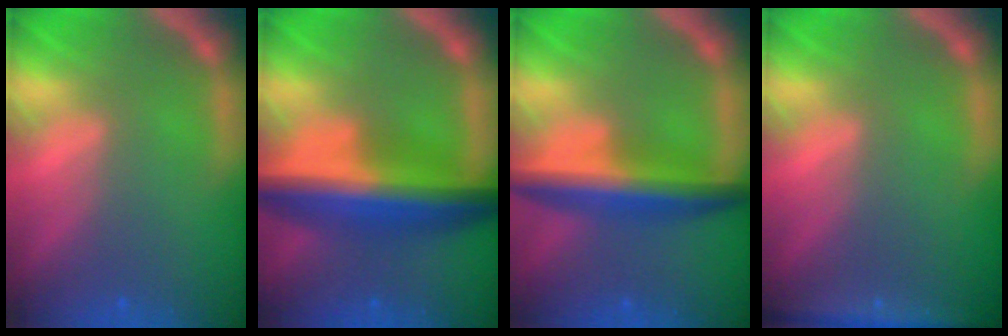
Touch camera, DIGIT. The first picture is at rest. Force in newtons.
{"total": 9.0}
{"total": 6.0}
{"total": 3.5}